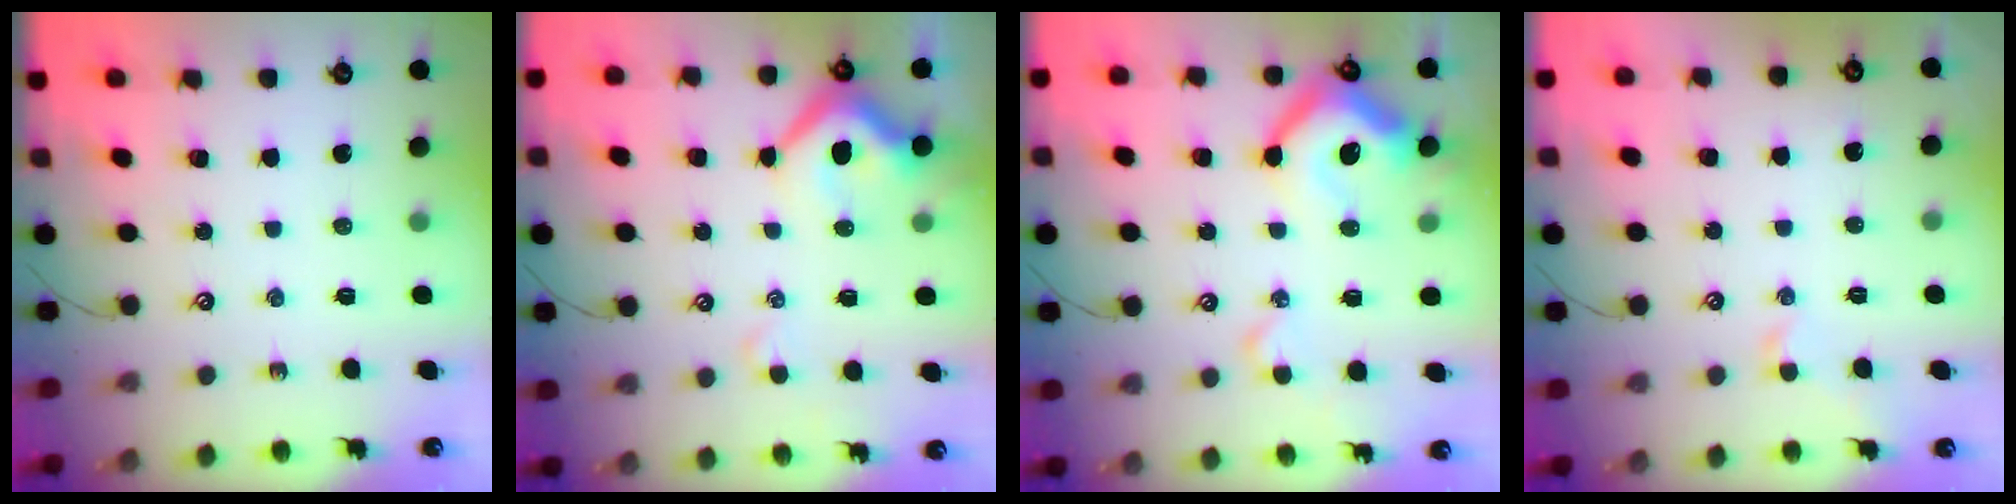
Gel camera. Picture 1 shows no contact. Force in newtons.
{"total": 7.1, "press": 7.0, "slide": 1.5}
{"total": 14.1, "press": 13.9, "slide": 2.3}
{"total": 0.9, "press": 0.7, "slide": 0.6}